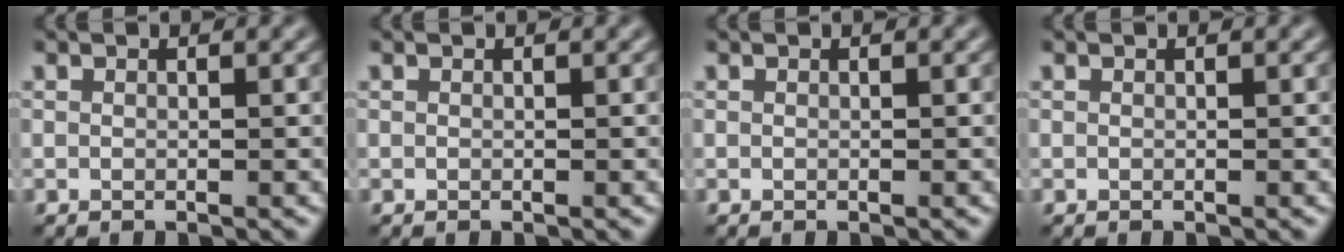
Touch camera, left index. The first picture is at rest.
{"total": 0.0}
{"total": 0.0}
{"total": 0.0}